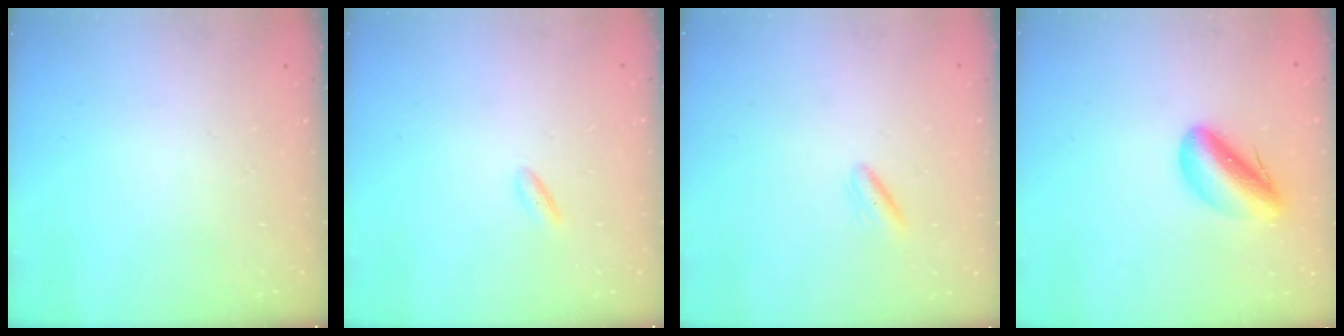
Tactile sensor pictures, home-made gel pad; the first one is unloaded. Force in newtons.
{"total": 2.3, "press": 2.2, "slide": 0.4}
{"total": 2.9, "press": 2.8, "slide": 1.0}
{"total": 9.7, "press": 9.3, "slide": 2.8}